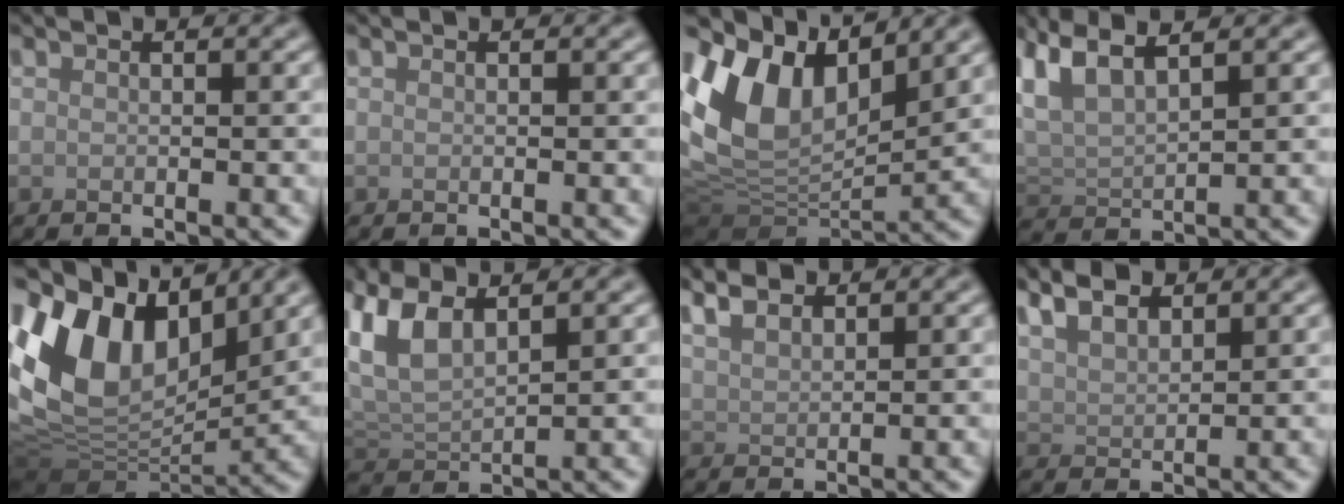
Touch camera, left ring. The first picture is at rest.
{"total": 0.0}
{"total": 11.2, "force": [4.3, 7.1, 7.6], "torque": [-0.159, 0.007, 0.081]}
{"total": 4.7, "force": [3.3, 1.4, 3.1], "torque": [-0.076, 0.019, 0.064]}
{"total": 12.6, "force": [4.1, 8.3, 8.6], "torque": [-0.179, 0.013, 0.077]}
{"total": 5.4, "force": [2.8, 2.4, 3.9], "torque": [-0.097, 0.009, 0.057]}
{"total": 2.9, "force": [2.3, 1.1, 1.3], "torque": [-0.032, 0.012, 0.049]}
{"total": 3.9, "force": [3.0, 1.5, 1.9], "torque": [-0.046, 0.012, 0.054]}